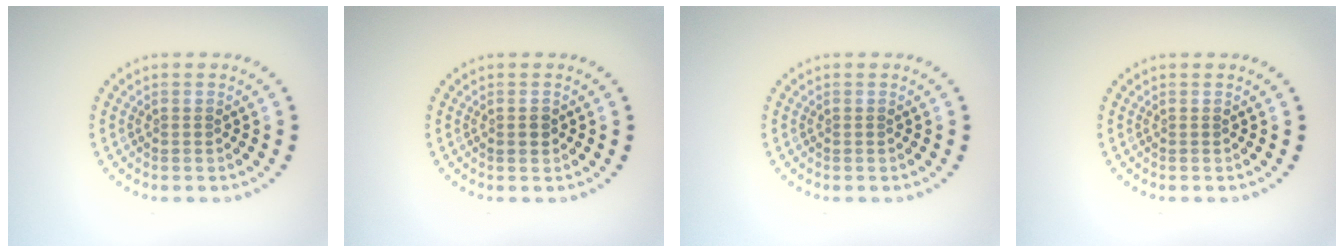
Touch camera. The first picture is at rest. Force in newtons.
{"total": 1.2, "press": 1.2, "slide": 0.1}
{"total": 0.0}
{"total": 0.0}